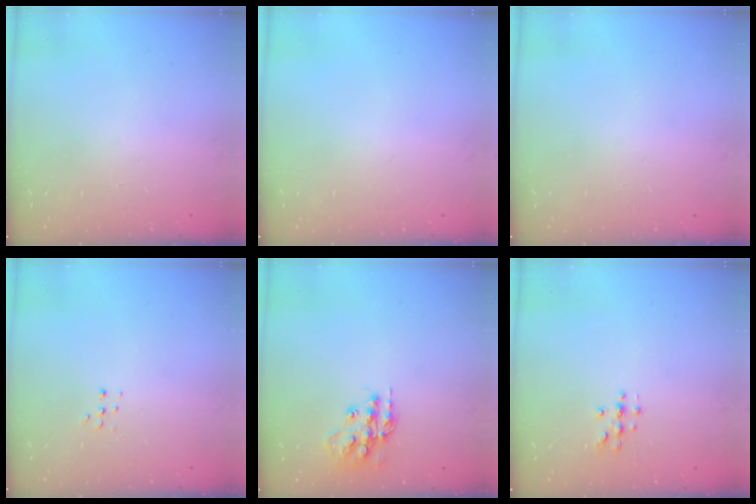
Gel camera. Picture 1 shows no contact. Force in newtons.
{"total": 0.0}
{"total": 0.0}
{"total": 3.8, "press": 3.7, "slide": 0.9}
{"total": 14.2, "press": 14.2, "slide": 0.9}
{"total": 3.2, "press": 3.2, "slide": 0.3}